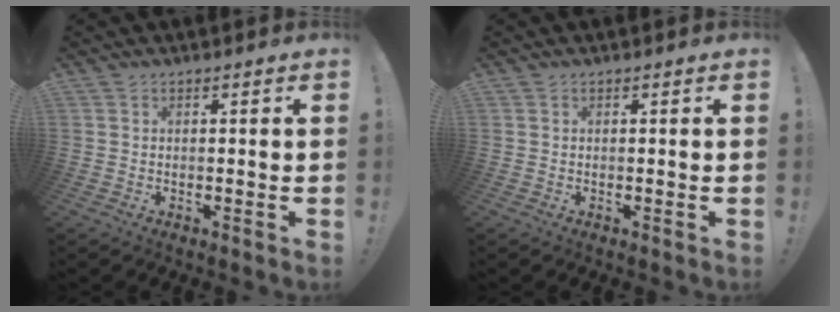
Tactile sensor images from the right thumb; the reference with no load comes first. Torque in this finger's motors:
{"motor_torque": [-0.14, 0.19, 0.00, -0.09, 0.03]}